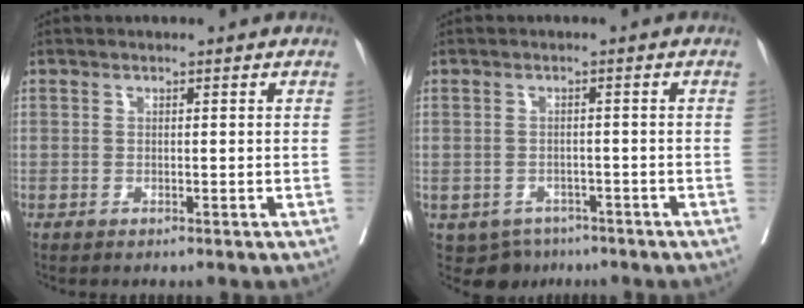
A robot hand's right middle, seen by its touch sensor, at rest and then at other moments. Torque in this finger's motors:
{"motor_torque": [-0.13, -0.04, 0.02, -0.01]}